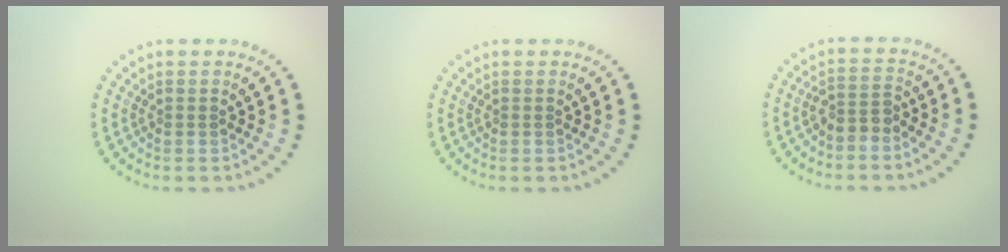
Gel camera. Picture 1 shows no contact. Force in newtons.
{"total": 0.0}
{"total": 2.0, "press": 1.7, "slide": 1.1}